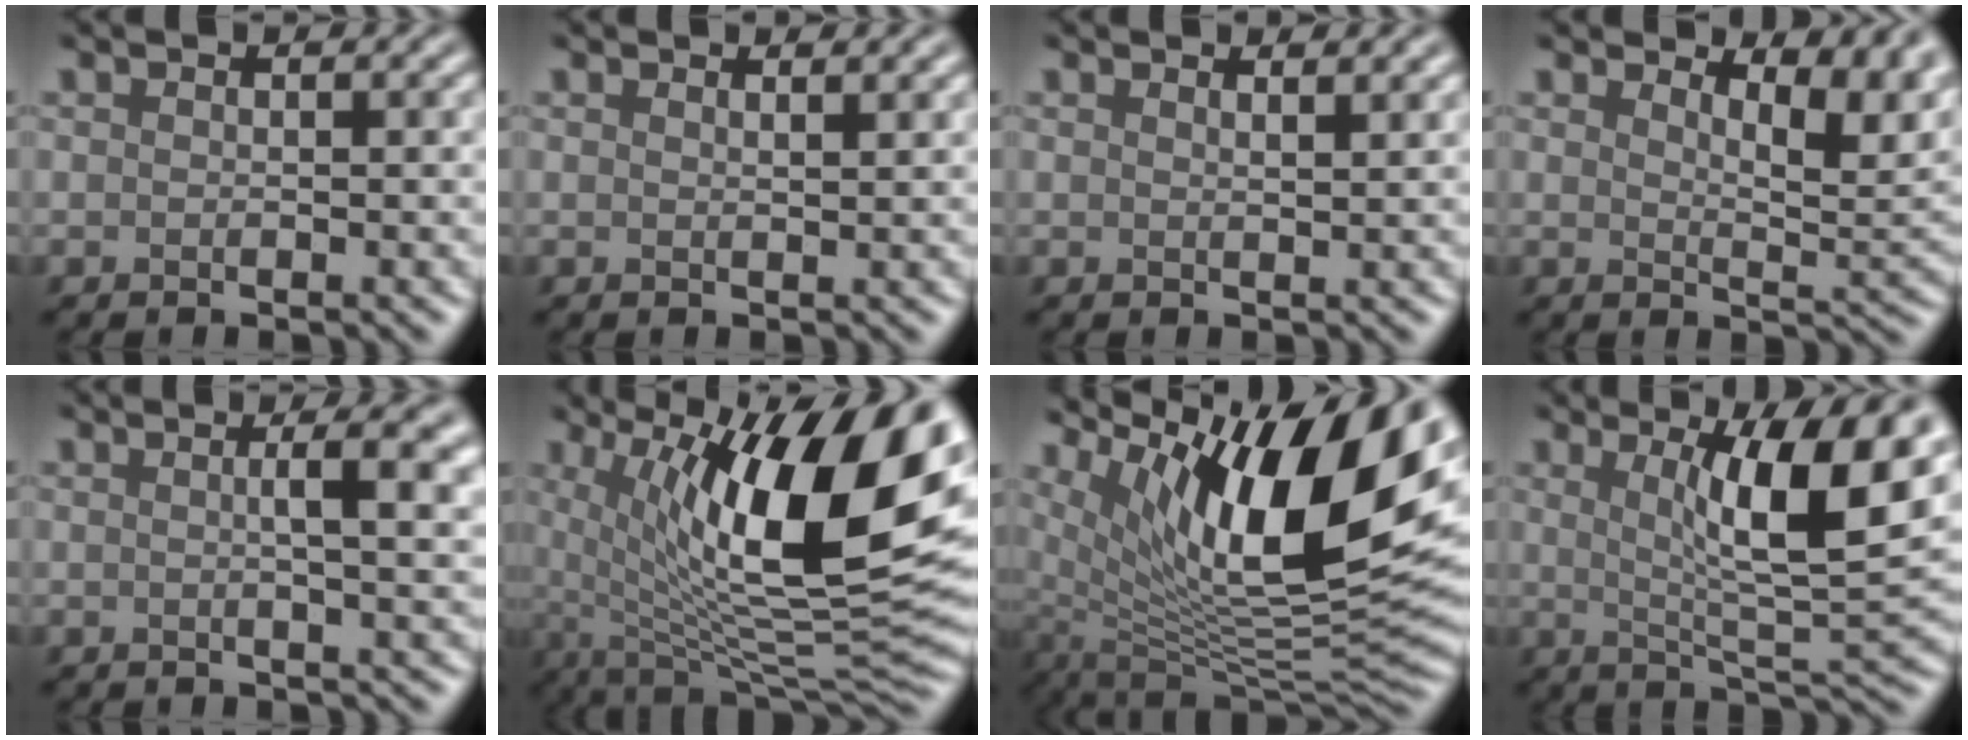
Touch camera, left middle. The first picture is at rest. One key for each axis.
{"total": 1.6, "fx": 1.2, "fy": 0.6, "fz": 0.8, "tx": -0.005, "ty": 0.005, "tz": 0.002}
{"total": 1.9, "fx": 1.5, "fy": 0.7, "fz": 0.9, "tx": -0.005, "ty": 0.008, "tz": 0.003}
{"total": 6.1, "fx": 4.0, "fy": 2.2, "fz": 4.0, "tx": -0.047, "ty": 0.004, "tz": 0.055}
{"total": 4.5, "fx": 0.7, "fy": 1.2, "fz": 4.2, "tx": -0.051, "ty": 0.009, "tz": 0.006}
{"total": 15.3, "fx": 3.9, "fy": 5.2, "fz": 13.9, "tx": -0.210, "ty": -0.008, "tz": 0.063}
{"total": 15.3, "fx": 6.6, "fy": 5.4, "fz": 12.6, "tx": -0.203, "ty": 0.008, "tz": 0.113}
{"total": 10.0, "fx": 2.7, "fy": 2.2, "fz": 9.4, "tx": -0.140, "ty": -0.001, "tz": 0.047}